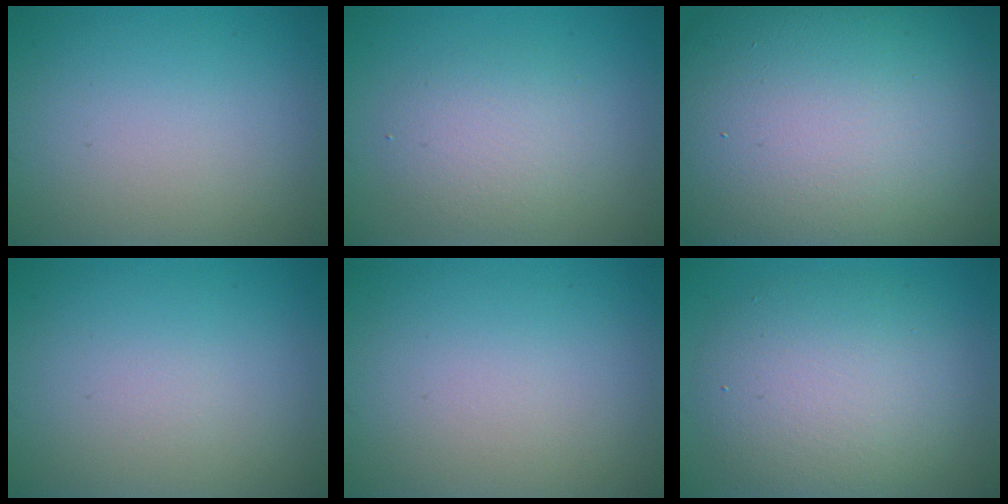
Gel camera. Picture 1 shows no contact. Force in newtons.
{"total": 3.1, "press": 3.1, "slide": 0.1}
{"total": 23.9, "press": 23.9, "slide": 1.7}
{"total": 0.0}
{"total": 0.0}
{"total": 7.2, "press": 7.2, "slide": 0.5}